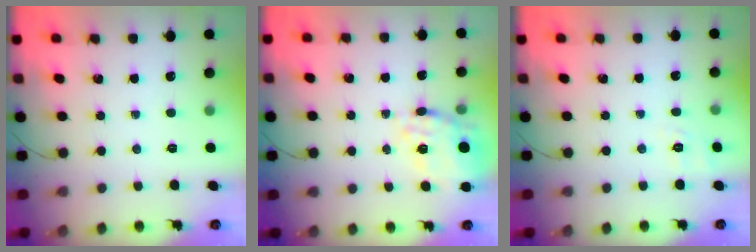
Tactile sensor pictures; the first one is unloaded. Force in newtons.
{"total": 12.3, "press": 11.9, "slide": 3.0}
{"total": 2.0, "press": 0.6, "slide": 1.9}